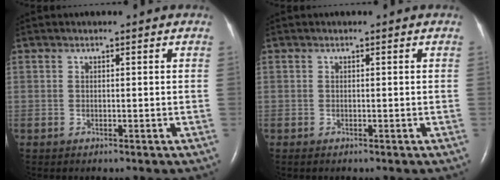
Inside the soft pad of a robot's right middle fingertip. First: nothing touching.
{"total": 0.0}